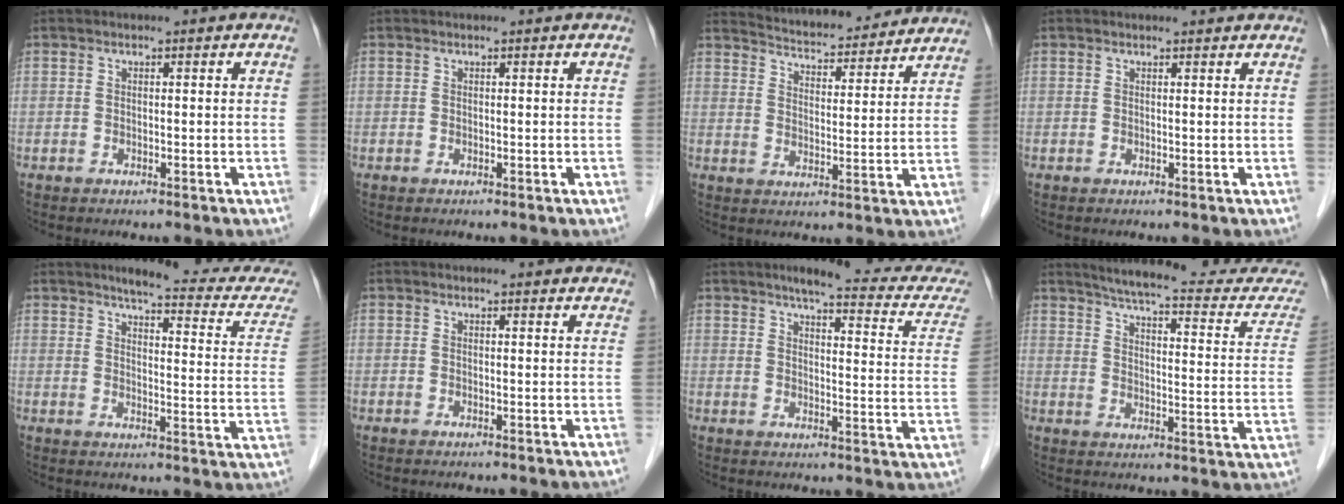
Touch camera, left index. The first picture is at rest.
{"total": 0.0}
{"total": 16.0, "force": [15.2, 2.6, 4.0], "torque": [-0.053, 0.004, 0.201]}
{"total": 2.6, "force": [2.5, 0.4, 0.3], "torque": [-0.013, 0.011, 0.024]}
{"total": 16.3, "force": [15.4, 0.6, 5.2], "torque": [-0.054, -0.074, 0.165]}
{"total": 5.8, "force": [5.6, 1.1, 1.1], "torque": [-0.005, 0.011, 0.047]}
{"total": 16.6, "force": [15.2, 0.9, 6.5], "torque": [-0.069, -0.055, 0.164]}
{"total": 23.0, "force": [21.7, 1.1, 7.7], "torque": [-0.102, -0.085, 0.262]}